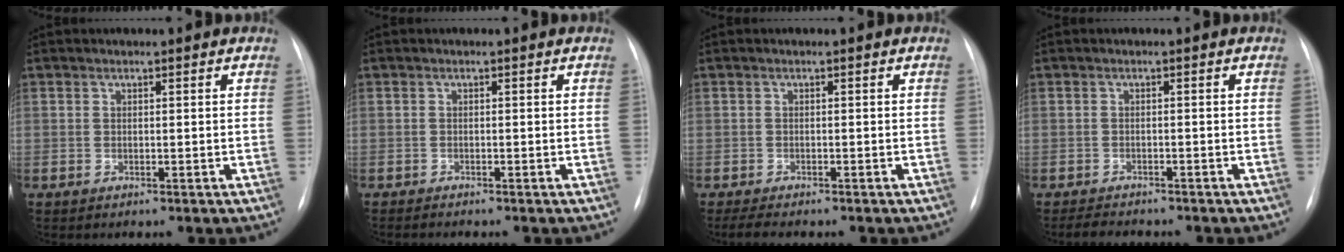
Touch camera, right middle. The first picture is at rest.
{"total": 1.6, "force": [-1.5, 0.2, 0.7], "torque": [-0.015, -0.004, -0.019]}
{"total": 3.9, "force": [-3.2, 0.8, 2.0], "torque": [-0.034, -0.010, -0.043]}
{"total": 4.0, "force": [-3.6, 1.0, 1.3], "torque": [-0.023, -0.010, -0.053]}